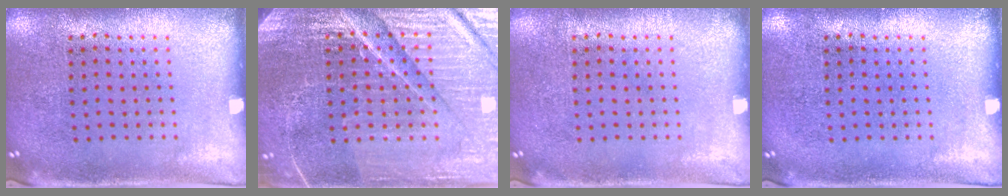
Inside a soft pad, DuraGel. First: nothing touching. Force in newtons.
{"total": 5.7, "press": 5.2, "slide": 2.3}
{"total": 0.0}
{"total": 0.0}